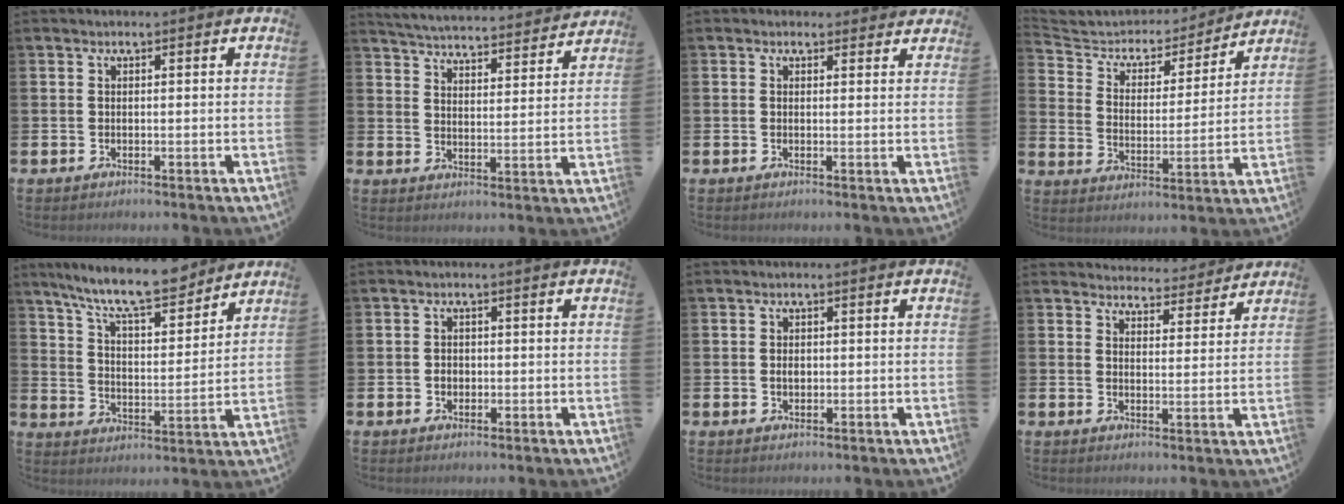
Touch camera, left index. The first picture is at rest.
{"total": 4.9, "force": [4.9, 0.3, 0.4], "torque": [-0.033, -0.042, 0.083]}
{"total": 1.2, "force": [1.0, 0.6, 0.0], "torque": [0.009, 0.000, 0.016]}
{"total": 5.5, "force": [4.8, 2.4, 0.7], "torque": [-0.044, -0.038, 0.077]}
{"total": 10.7, "force": [9.6, 1.7, 4.3], "torque": [-0.099, -0.056, 0.168]}
{"total": 1.4, "force": [-0.2, 1.2, 0.7], "torque": [-0.001, 0.001, -0.008]}
{"total": 1.4, "force": [0.0, 1.0, 1.0], "torque": [-0.008, 0.001, -0.005]}
{"total": 4.2, "force": [4.1, 0.8, -0.2], "torque": [0.006, -0.037, 0.069]}